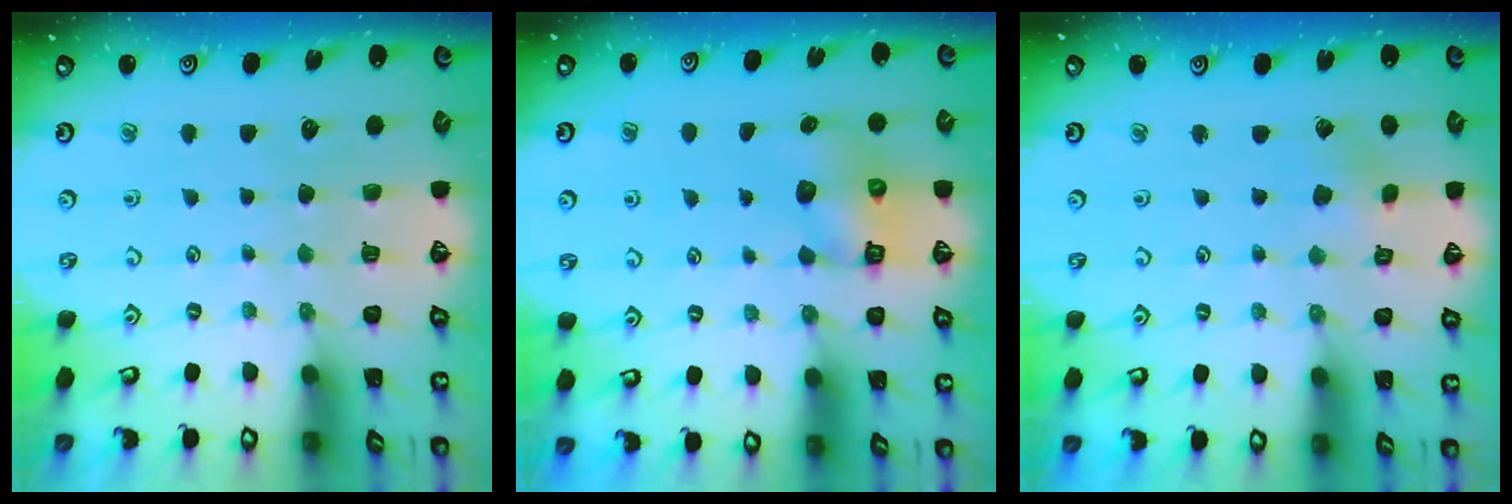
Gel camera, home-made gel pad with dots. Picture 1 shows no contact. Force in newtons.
{"total": 7.4, "press": 7.3, "slide": 1.1}
{"total": 2.0, "press": 2.0, "slide": 0.1}